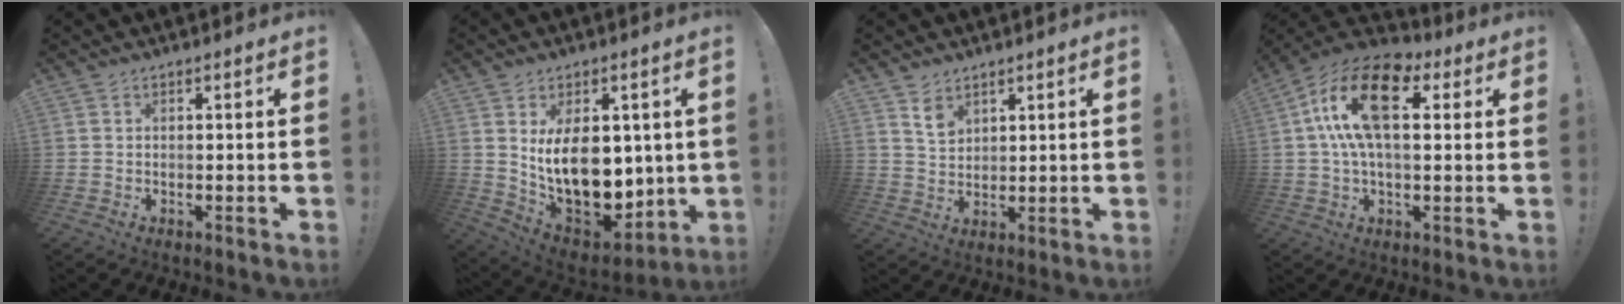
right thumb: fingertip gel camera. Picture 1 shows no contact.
{"total": 17.6, "force": [2.6, 11.6, 13.0], "torque": [-0.223, -0.044, 0.055]}
{"total": 5.4, "force": [3.6, 3.7, 1.7], "torque": [-0.020, -0.020, 0.066]}
{"total": 19.1, "force": [4.9, 9.4, 15.9], "torque": [-0.287, 0.002, 0.081]}